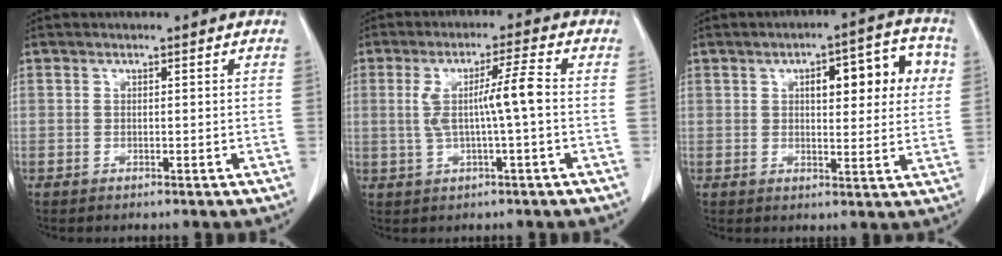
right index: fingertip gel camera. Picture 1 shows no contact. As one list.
[{"total": 7.1, "force": [0.0, 0.2, 7.1], "torque": [-0.137, 0.014, 0.004]}, {"total": 11.9, "force": [3.4, 4.2, 10.6], "torque": [-0.136, 0.031, 0.047]}]